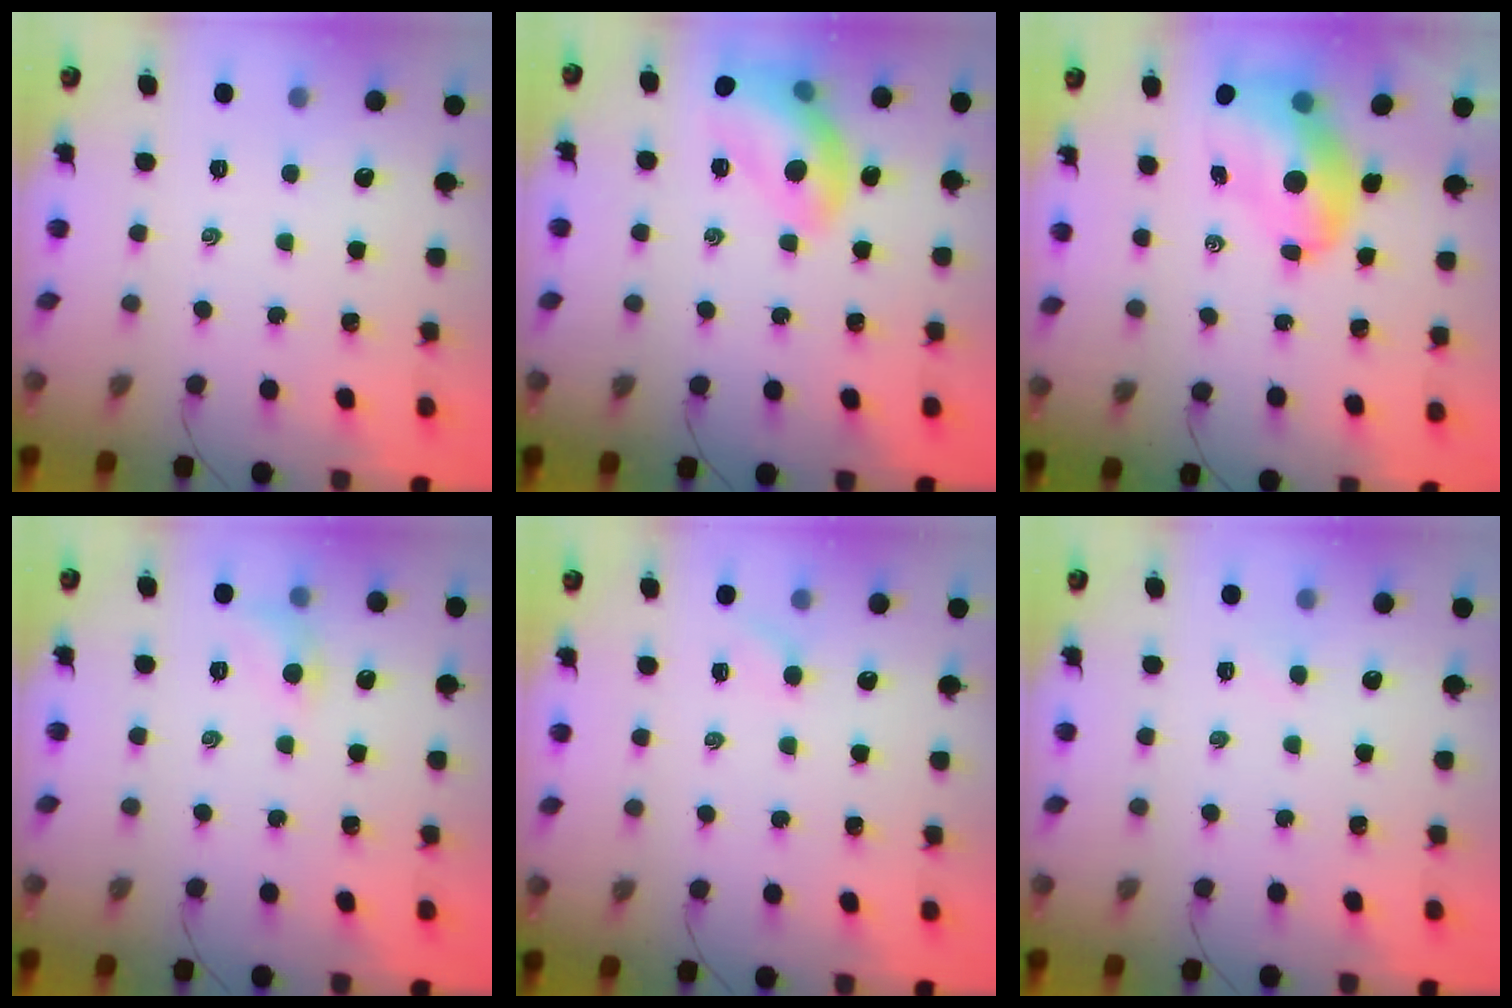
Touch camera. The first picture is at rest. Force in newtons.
{"total": 14.9, "press": 14.8, "slide": 1.7}
{"total": 9.4, "press": 9.1, "slide": 2.6}
{"total": 6.9, "press": 6.7, "slide": 1.6}
{"total": 3.2, "press": 3.0, "slide": 1.1}
{"total": 2.5, "press": 2.3, "slide": 0.8}